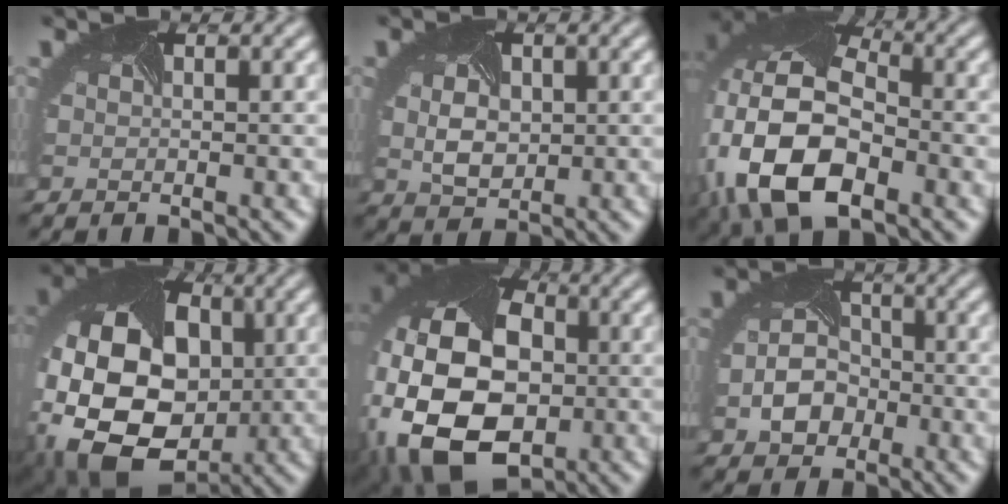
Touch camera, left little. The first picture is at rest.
{"total": 3.0, "force": [0.4, 2.1, 2.1], "torque": [-0.049, -0.007, 0.014]}
{"total": 15.5, "force": [-3.8, 8.9, 12.1], "torque": [-0.255, -0.021, -0.069]}
{"total": 16.3, "force": [-3.2, 11.5, 11.2], "torque": [-0.220, -0.019, -0.049]}
{"total": 21.4, "force": [-4.0, 15.6, 14.1], "torque": [-0.262, -0.023, -0.101]}
{"total": 4.0, "force": [-1.5, 3.0, 2.2], "torque": [-0.044, -0.007, -0.024]}